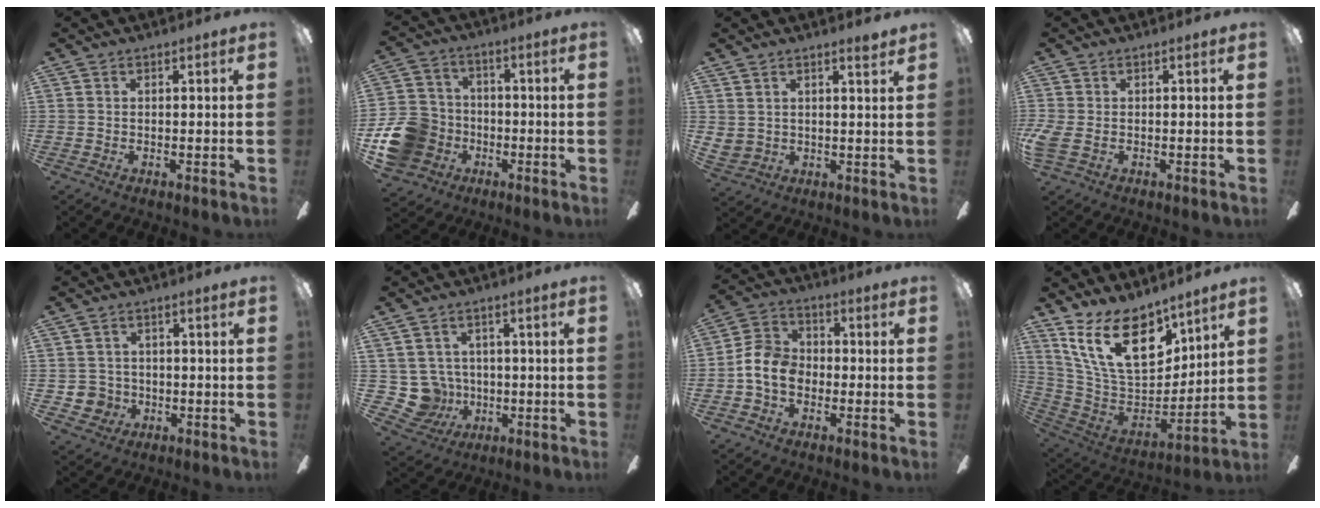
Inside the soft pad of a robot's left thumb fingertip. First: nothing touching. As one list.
[{"total": 14.5, "force": [-5.5, 12.3, 5.6], "torque": [-0.115, 0.048, -0.091]}, {"total": 3.9, "force": [3.3, 1.9, 0.9], "torque": [-0.020, -0.014, 0.061]}, {"total": 3.5, "force": [-0.9, 1.9, 2.8], "torque": [-0.067, 0.001, -0.019]}, {"total": 4.3, "force": [-0.8, 4.2, 0.4], "torque": [-0.021, 0.011, -0.012]}, {"total": 8.6, "force": [0.0, 8.4, 1.9], "torque": [-0.083, -0.006, 0.005]}, {"total": 8.6, "force": [-2.0, 6.6, 5.1], "torque": [-0.115, 0.024, -0.035]}, {"total": 21.3, "force": [12.6, 11.0, 13.1], "torque": [-0.251, -0.070, 0.225]}]